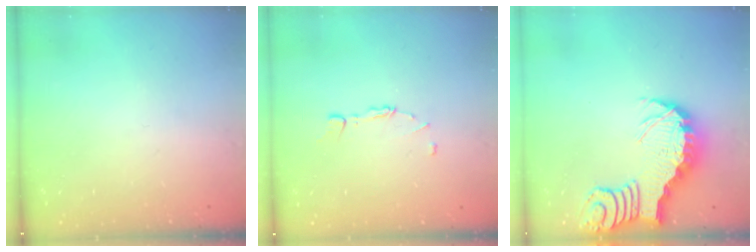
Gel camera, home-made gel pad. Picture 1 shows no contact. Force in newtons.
{"total": 6.9, "press": 6.9, "slide": 0.5}
{"total": 3.3, "press": 3.2, "slide": 0.5}